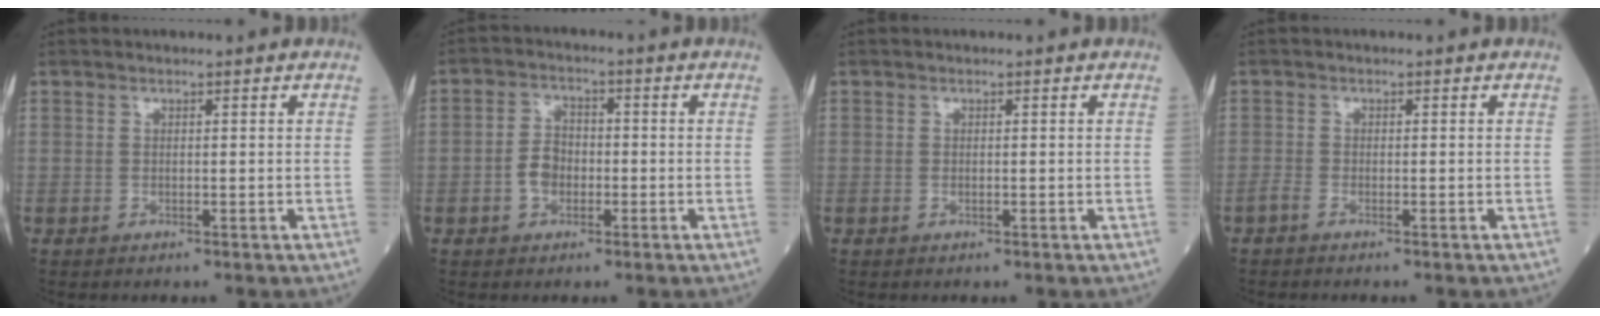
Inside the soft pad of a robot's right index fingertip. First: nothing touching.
{"total": 4.9, "force": [-1.5, 3.5, 3.1], "torque": [-0.074, 0.015, -0.025]}
{"total": 0.9, "force": [-0.2, 0.5, 0.6], "torque": [-0.022, 0.000, -0.001]}
{"total": 2.0, "force": [-1.4, 0.8, 1.3], "torque": [-0.037, -0.003, -0.024]}